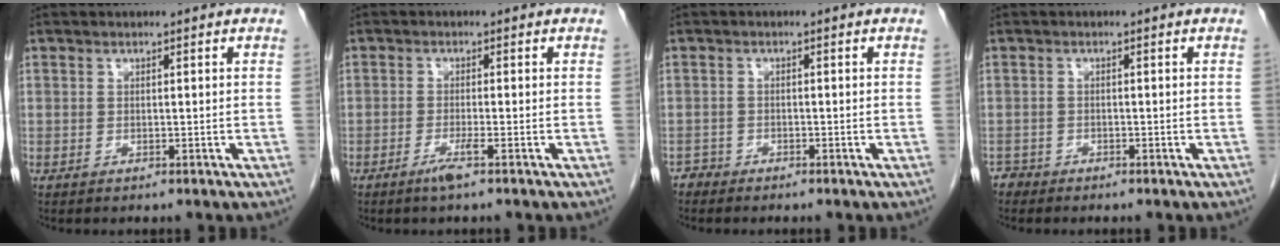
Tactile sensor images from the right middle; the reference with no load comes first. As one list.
[{"total": 2.3, "force": [-1.5, -0.3, 1.8], "torque": [-0.038, -0.006, -0.030]}, {"total": 1.2, "force": [-1.1, 0.4, -0.3], "torque": [0.005, 0.000, -0.021]}, {"total": 1.2, "force": [-1.0, 0.5, -0.3], "torque": [0.002, 0.000, -0.020]}]